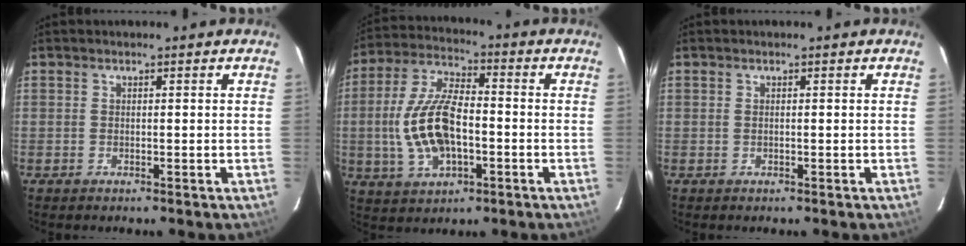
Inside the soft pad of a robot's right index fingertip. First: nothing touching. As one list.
[{"total": 14.1, "force": [-2.3, 6.9, 12.1], "torque": [-0.257, 0.006, -0.038]}, {"total": 0.0}]